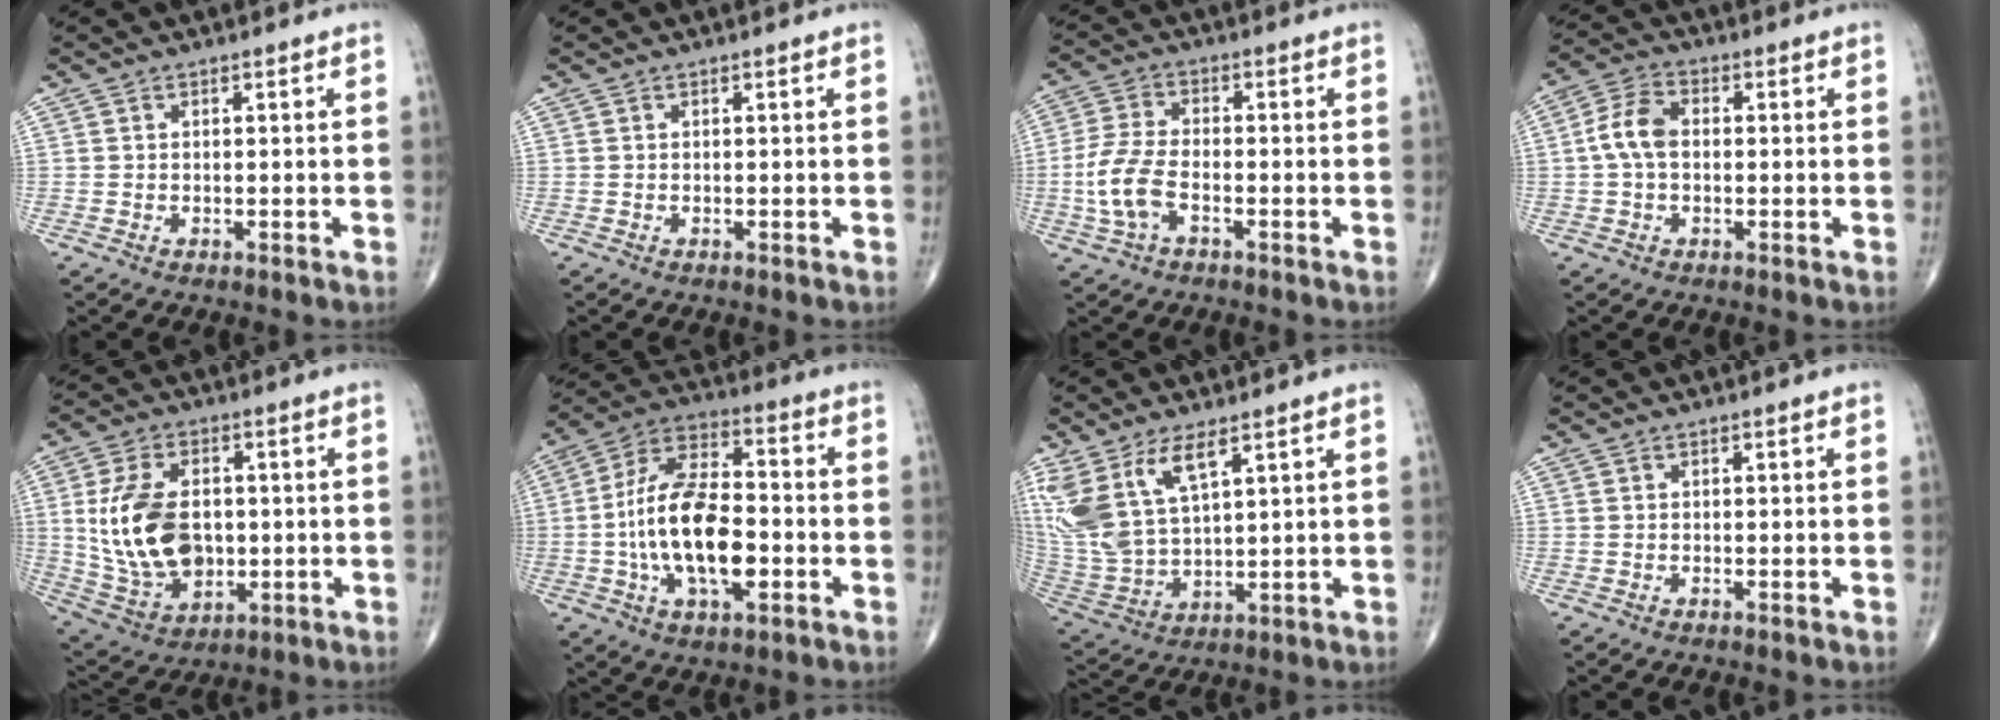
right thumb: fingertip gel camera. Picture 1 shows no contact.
{"total": 0.0}
{"total": 8.3, "force": [-2.5, 4.4, 6.6], "torque": [-0.152, 0.017, -0.051]}
{"total": 6.6, "force": [0.0, 4.3, 5.1], "torque": [-0.104, 0.021, -0.007]}
{"total": 16.6, "force": [0.6, 10.9, 12.5], "torque": [-0.222, -0.005, 0.028]}
{"total": 18.6, "force": [-2.9, 9.2, 15.9], "torque": [-0.289, 0.030, -0.053]}
{"total": 13.8, "force": [7.1, 5.7, 10.3], "torque": [-0.225, -0.027, 0.160]}
{"total": 0.0}